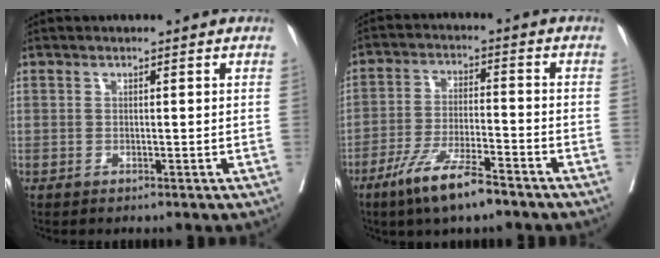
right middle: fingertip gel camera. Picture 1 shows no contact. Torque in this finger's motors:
{"motor_torque": [1.12, -1.02, 0.37, 0.12]}